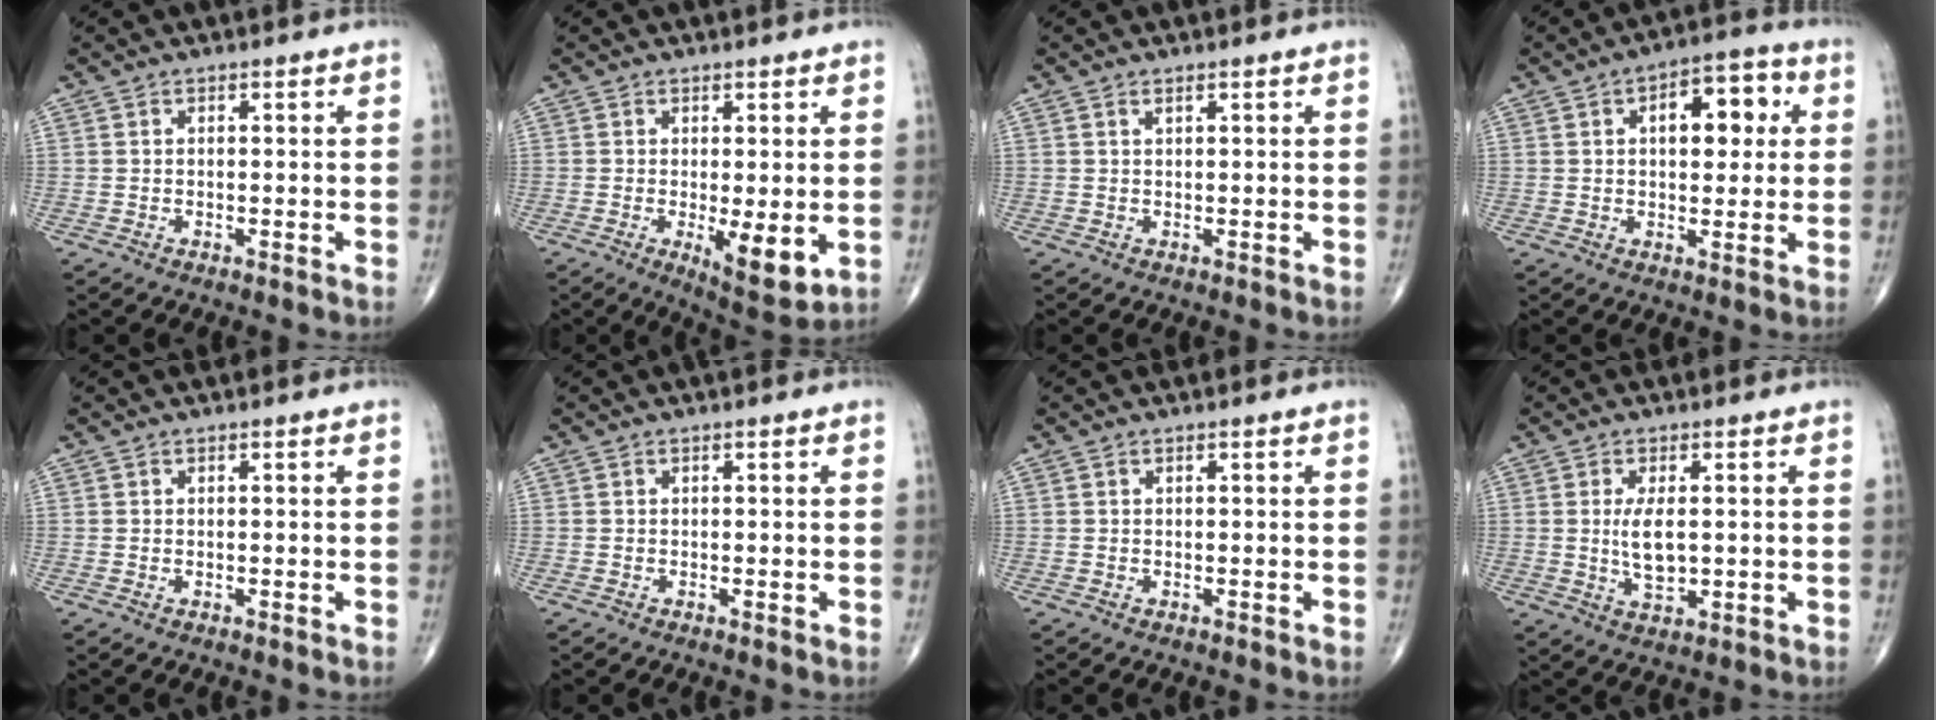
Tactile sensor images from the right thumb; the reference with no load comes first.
{"total": 7.5, "force": [-1.3, 2.4, 7.0], "torque": [-0.101, -0.024, -0.014]}
{"total": 0.6, "force": [0.4, 0.1, 0.4], "torque": [-0.007, 0.000, 0.008]}
{"total": 10.1, "force": [2.5, 5.4, 8.2], "torque": [-0.081, 0.013, 0.029]}
{"total": 0.0}
{"total": 0.0}
{"total": 0.0}
{"total": 5.8, "force": [0.4, 2.5, 5.2], "torque": [-0.098, -0.012, 0.010]}